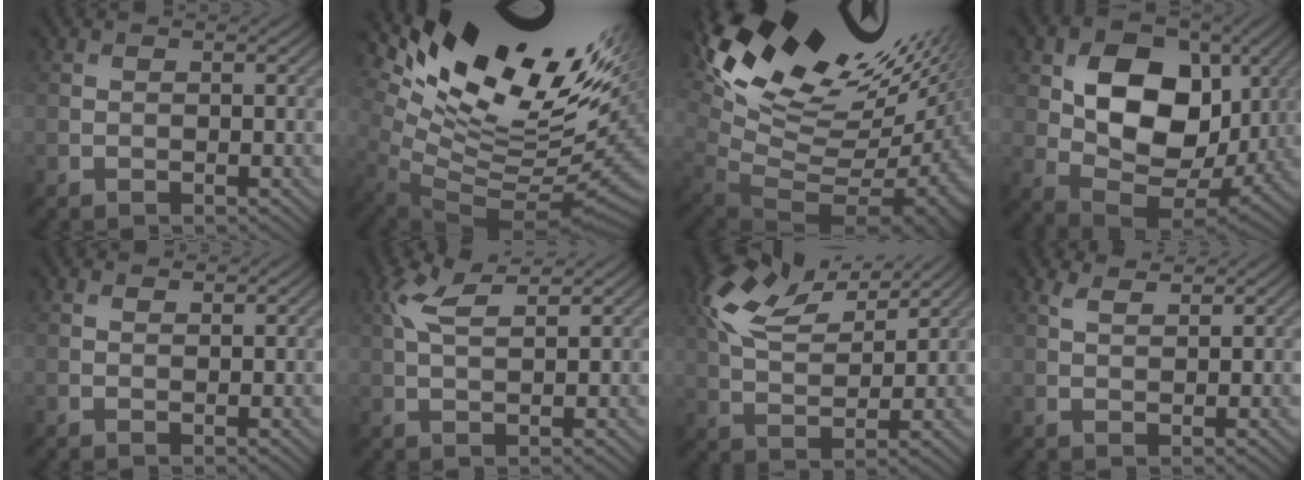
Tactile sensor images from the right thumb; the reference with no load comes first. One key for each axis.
{"total": 17.6, "fx": 8.1, "fy": 6.9, "fz": 14.1, "tx": -0.195, "ty": 0.011, "tz": 0.165}
{"total": 18.7, "fx": 9.1, "fy": 8.9, "fz": 13.7, "tx": -0.205, "ty": 0.007, "tz": 0.191}
{"total": 12.9, "fx": 2.9, "fy": 9.0, "fz": 8.8, "tx": -0.154, "ty": -0.004, "tz": 0.059}
{"total": 1.1, "fx": 1.1, "fy": 0.3, "fz": 0.1, "tx": -0.005, "ty": 0.000, "tz": 0.026}
{"total": 4.8, "fx": 2.8, "fy": 1.2, "fz": 3.7, "tx": -0.079, "ty": 0.009, "tz": 0.062}
{"total": 9.5, "fx": 6.2, "fy": 3.7, "fz": 6.2, "tx": -0.142, "ty": 0.013, "tz": 0.130}
{"total": 2.4, "fx": 2.2, "fy": 0.4, "fz": 1.0, "tx": -0.026, "ty": 0.003, "tz": 0.051}